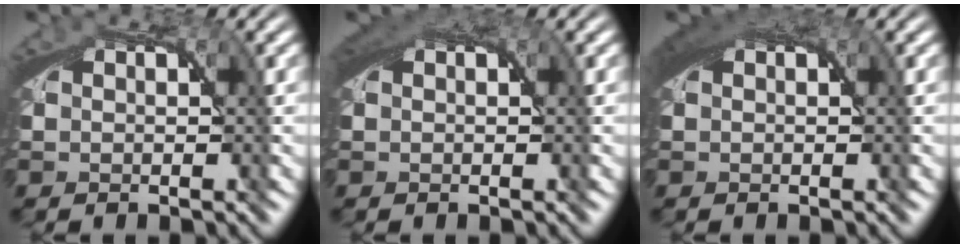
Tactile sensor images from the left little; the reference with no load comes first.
{"total": 1.8, "force": [0.7, 1.0, 1.3], "torque": [-0.029, -0.001, 0.012]}
{"total": 2.5, "force": [0.9, 1.3, 2.0], "torque": [-0.041, -0.002, 0.015]}